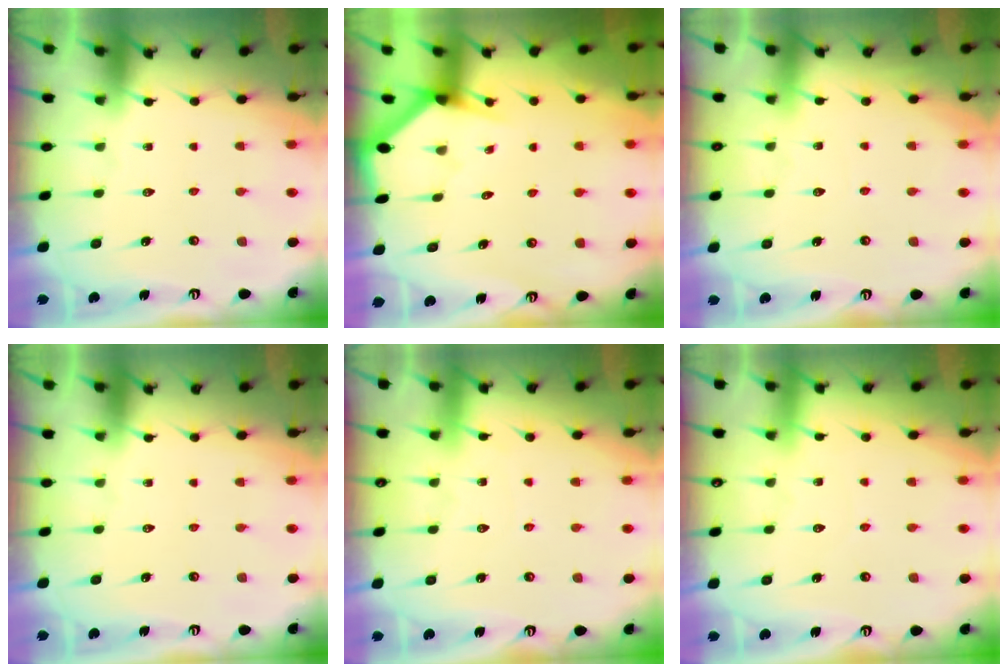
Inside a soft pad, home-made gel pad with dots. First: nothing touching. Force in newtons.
{"total": 3.2, "press": 3.2, "slide": 0.4}
{"total": 2.7, "press": 2.7, "slide": 0.3}
{"total": 0.0}
{"total": 2.7, "press": 2.7, "slide": 0.2}
{"total": 2.1, "press": 2.1, "slide": 0.2}